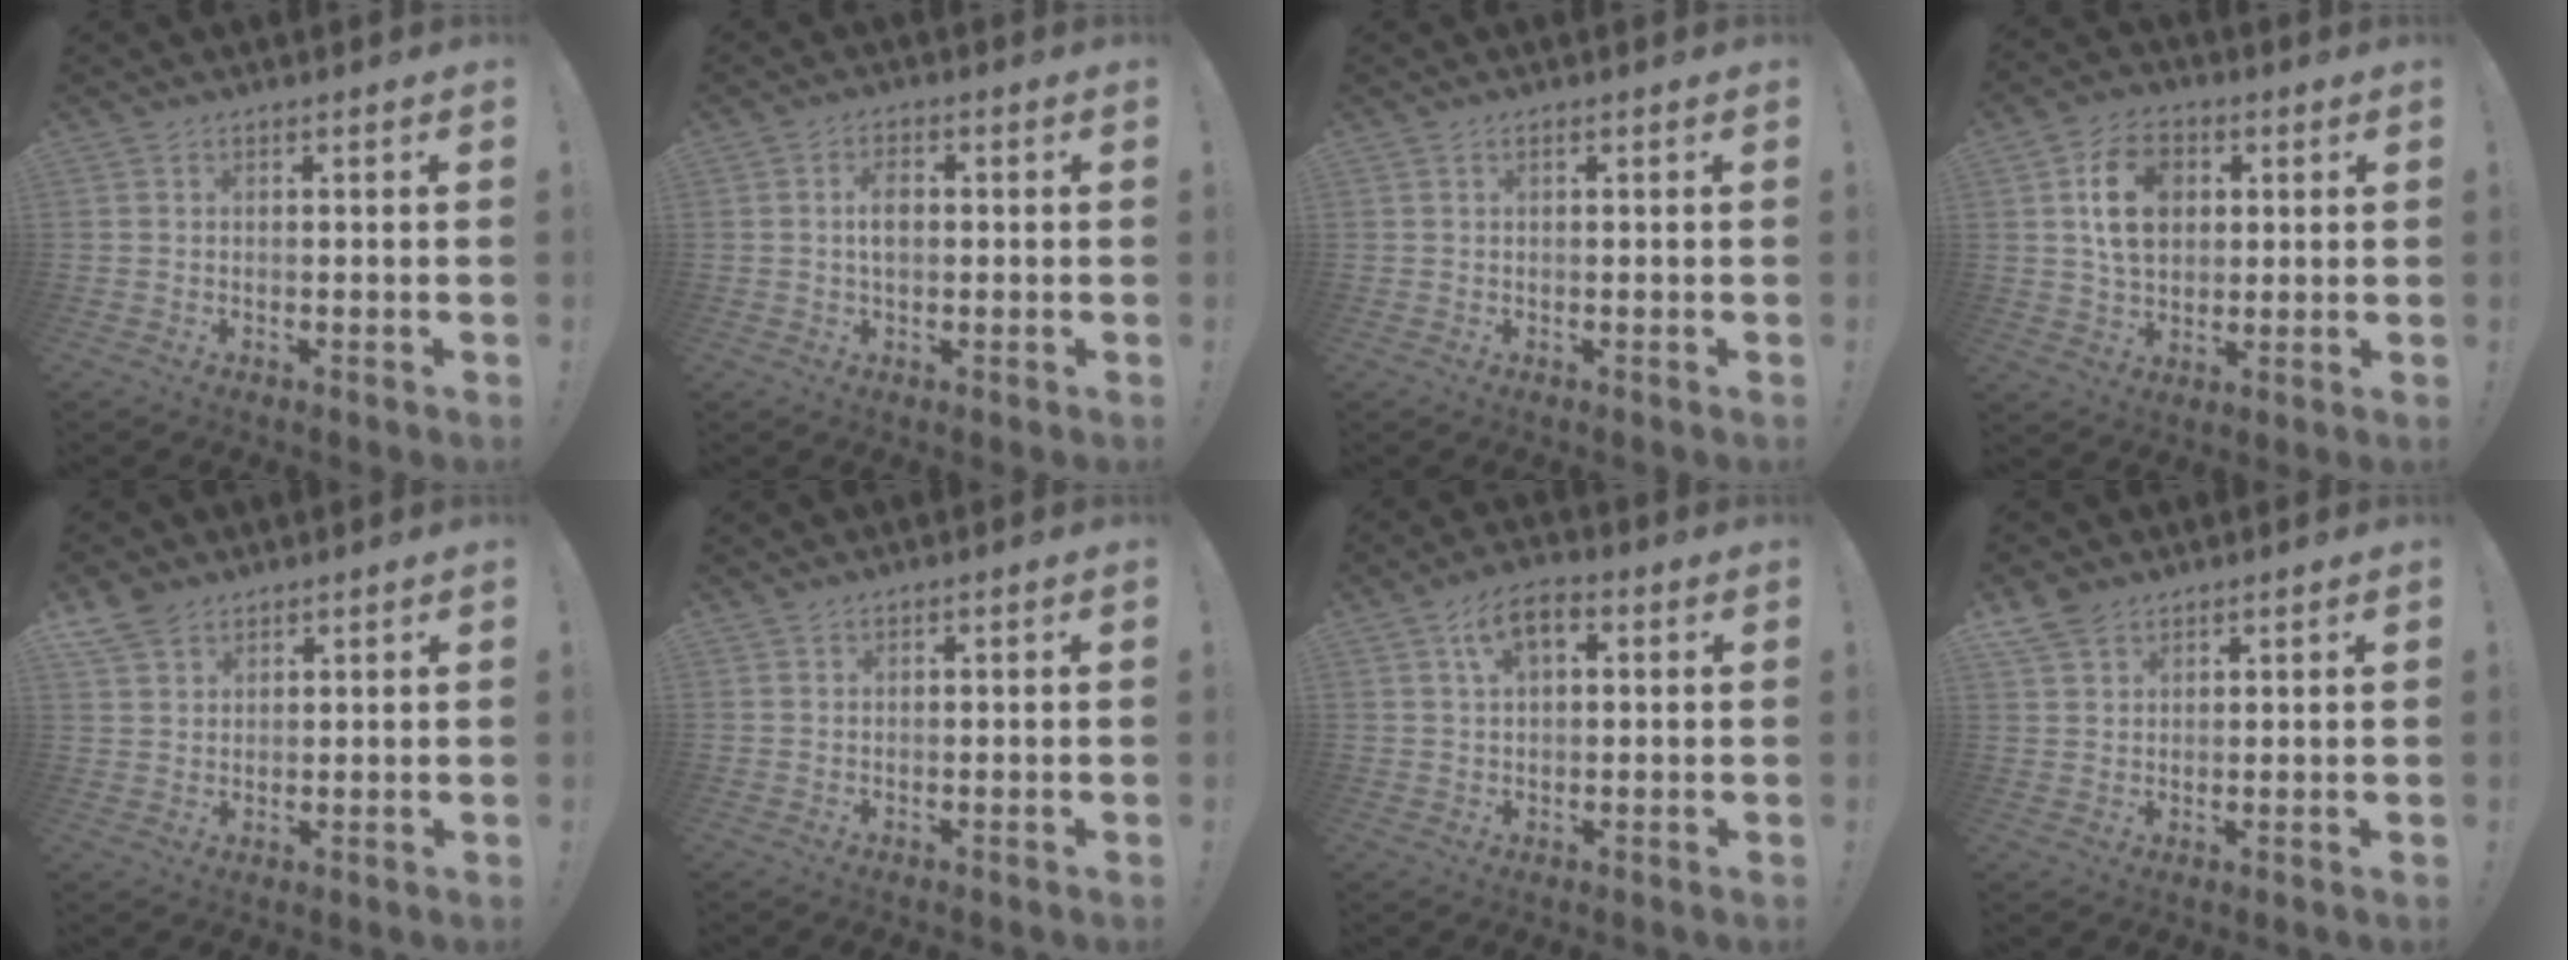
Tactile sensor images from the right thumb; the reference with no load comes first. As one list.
[{"total": 4.7, "force": [0.3, 2.8, 3.7], "torque": [-0.048, 0.004, 0.001]}, {"total": 0.5, "force": [0.1, 0.2, 0.5], "torque": [-0.014, 0.003, 0.002]}, {"total": 13.2, "force": [3.5, 9.8, 8.1], "torque": [-0.116, 0.005, 0.064]}, {"total": 6.2, "force": [4.7, 3.6, 2.0], "torque": [-0.041, -0.021, 0.091]}, {"total": 0.7, "force": [0.7, 0.2, 0.1], "torque": [0.005, -0.003, 0.012]}, {"total": 7.3, "force": [2.6, 4.1, 5.5], "torque": [-0.086, 0.005, 0.047]}, {"total": 5.6, "force": [4.2, 3.1, 2.0], "torque": [-0.039, -0.018, 0.080]}]